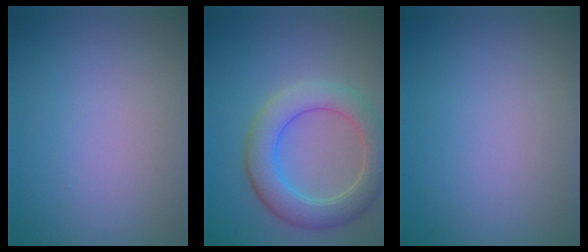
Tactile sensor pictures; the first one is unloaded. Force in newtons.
{"total": 5.8, "press": 5.7, "slide": 0.7}
{"total": 0.0}